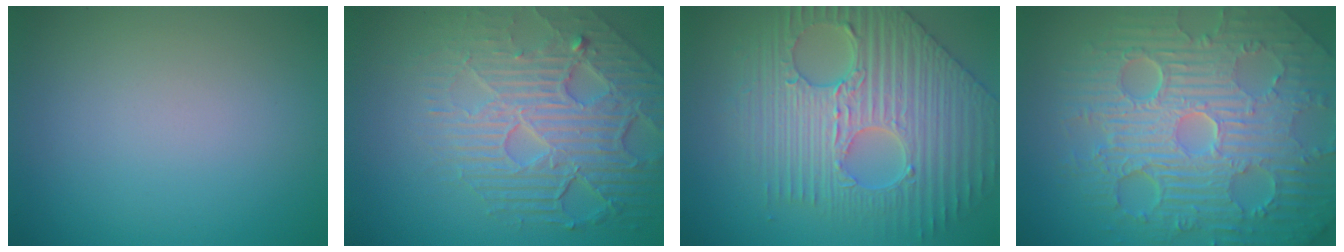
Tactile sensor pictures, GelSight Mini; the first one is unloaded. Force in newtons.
{"total": 8.0, "press": 5.5, "slide": 5.8}
{"total": 8.2, "press": 6.7, "slide": 4.6}
{"total": 11.8, "press": 7.5, "slide": 9.0}